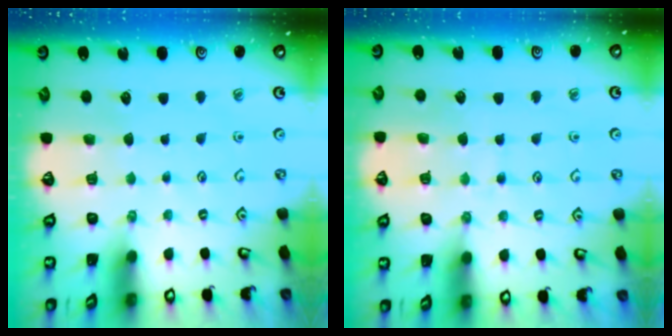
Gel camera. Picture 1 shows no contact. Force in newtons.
{"total": 6.9, "press": 6.9, "slide": 0.8}